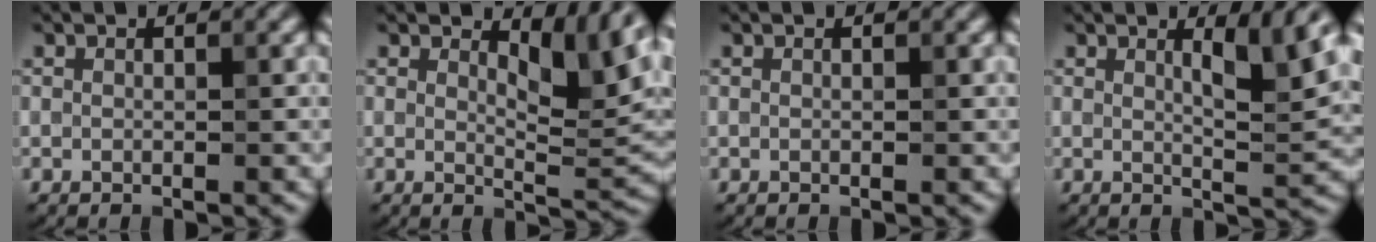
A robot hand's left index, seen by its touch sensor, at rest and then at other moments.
{"total": 4.7, "force": [2.4, 1.7, 3.6], "torque": [-0.050, -0.010, 0.034]}
{"total": 0.0}
{"total": 4.3, "force": [1.8, 0.9, 3.8], "torque": [-0.057, -0.007, 0.028]}